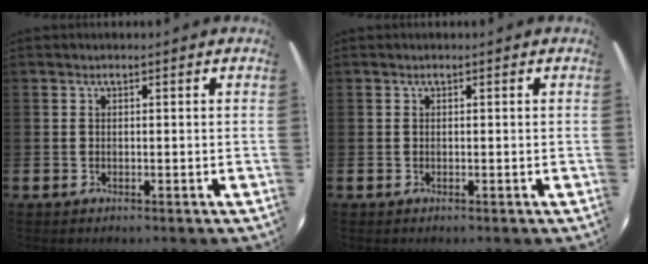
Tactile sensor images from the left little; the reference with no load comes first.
{"total": 0.0}